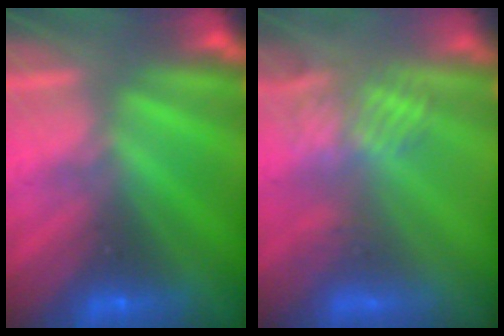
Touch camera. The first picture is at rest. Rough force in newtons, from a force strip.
{"total": 2.8}